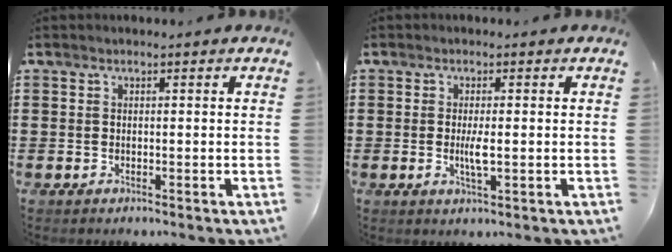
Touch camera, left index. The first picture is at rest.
{"total": 3.0, "force": [-0.2, 0.4, 3.0], "torque": [-0.060, -0.008, -0.005]}